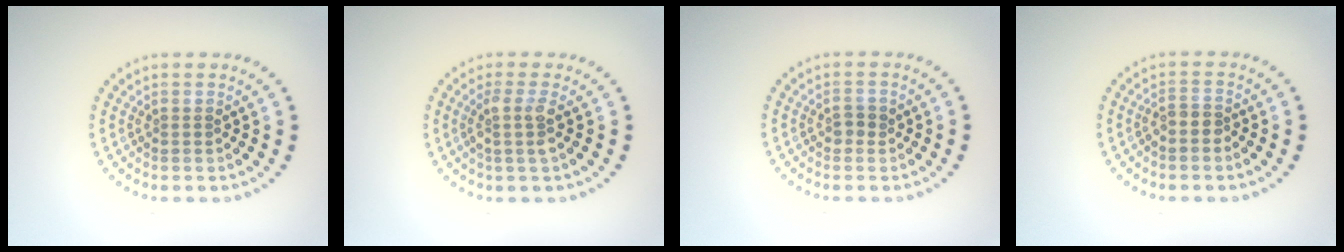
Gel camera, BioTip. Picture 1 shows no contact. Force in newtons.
{"total": 2.0, "press": 1.6, "slide": 1.2}
{"total": 1.3, "press": 1.2, "slide": 0.4}
{"total": 1.7, "press": 1.5, "slide": 0.9}